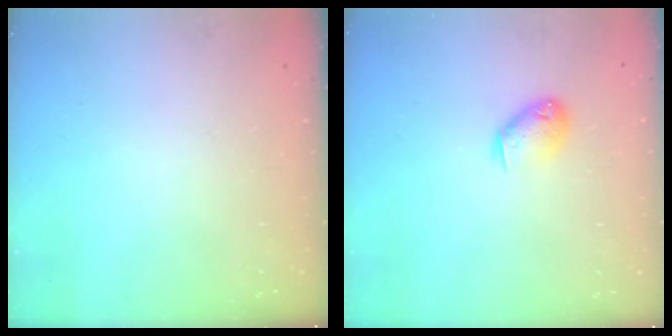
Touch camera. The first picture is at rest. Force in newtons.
{"total": 8.2, "press": 8.1, "slide": 1.2}